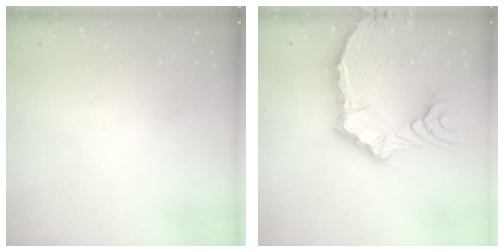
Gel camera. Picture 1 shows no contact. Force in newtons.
{"total": 14.4, "press": 14.3, "slide": 1.8}